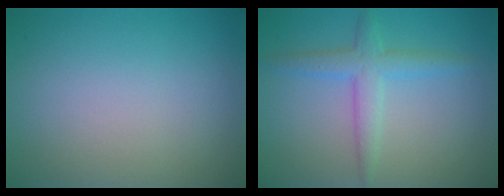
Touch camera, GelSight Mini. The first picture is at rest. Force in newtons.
{"total": 3.0, "press": 3.0, "slide": 0.1}